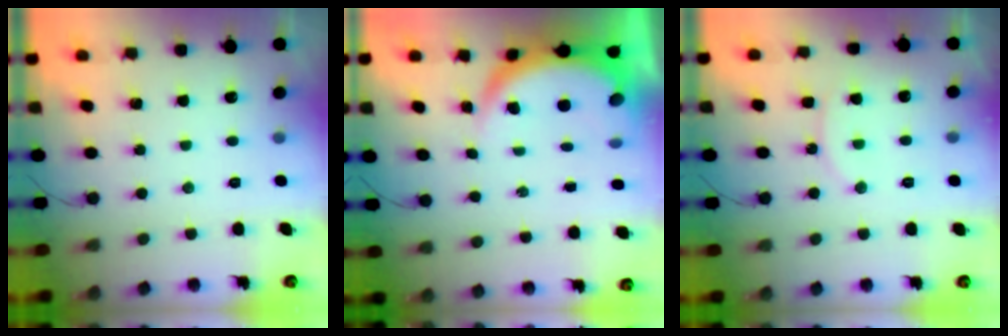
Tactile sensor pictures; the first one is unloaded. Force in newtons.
{"total": 6.7, "press": 6.7, "slide": 1.0}
{"total": 8.0, "press": 8.0, "slide": 0.5}